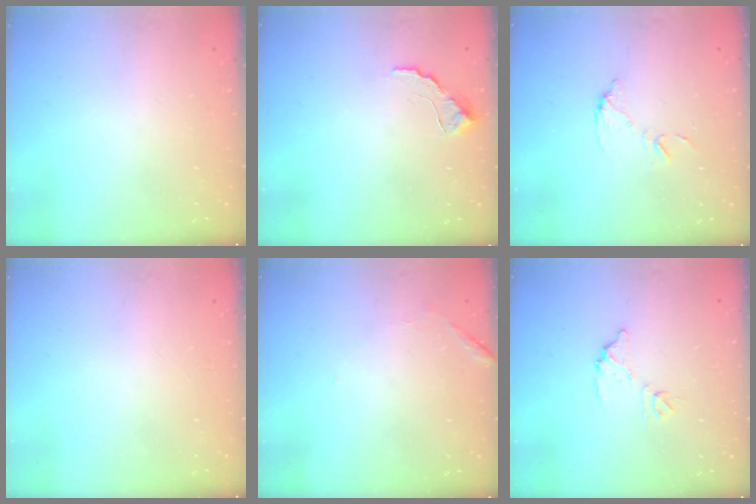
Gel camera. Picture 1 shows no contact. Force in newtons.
{"total": 6.6, "press": 6.5, "slide": 0.5}
{"total": 7.6, "press": 7.6, "slide": 0.4}
{"total": 0.0}
{"total": 6.7, "press": 6.7, "slide": 0.3}
{"total": 8.1, "press": 8.1, "slide": 0.5}